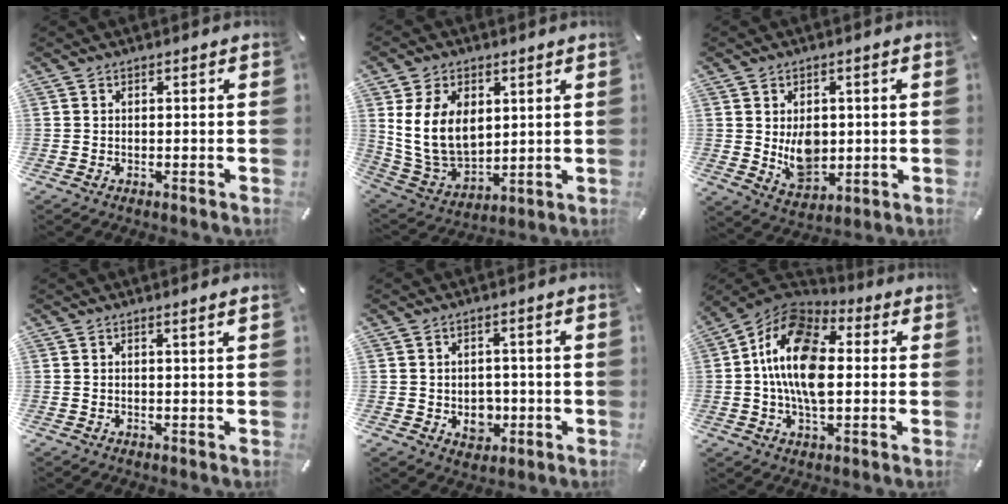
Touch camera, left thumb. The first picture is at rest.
{"total": 13.3, "force": [3.8, 9.9, 7.9], "torque": [-0.175, -0.010, 0.072]}
{"total": 8.5, "force": [0.6, 6.8, 5.2], "torque": [-0.066, -0.008, 0.011]}
{"total": 1.2, "force": [0.7, -0.2, 0.9], "torque": [-0.016, -0.002, 0.013]}
{"total": 5.8, "force": [-0.8, 5.0, 2.9], "torque": [-0.020, 0.000, -0.013]}
{"total": 16.1, "force": [0.3, 10.1, 12.5], "torque": [-0.248, 0.003, -0.001]}